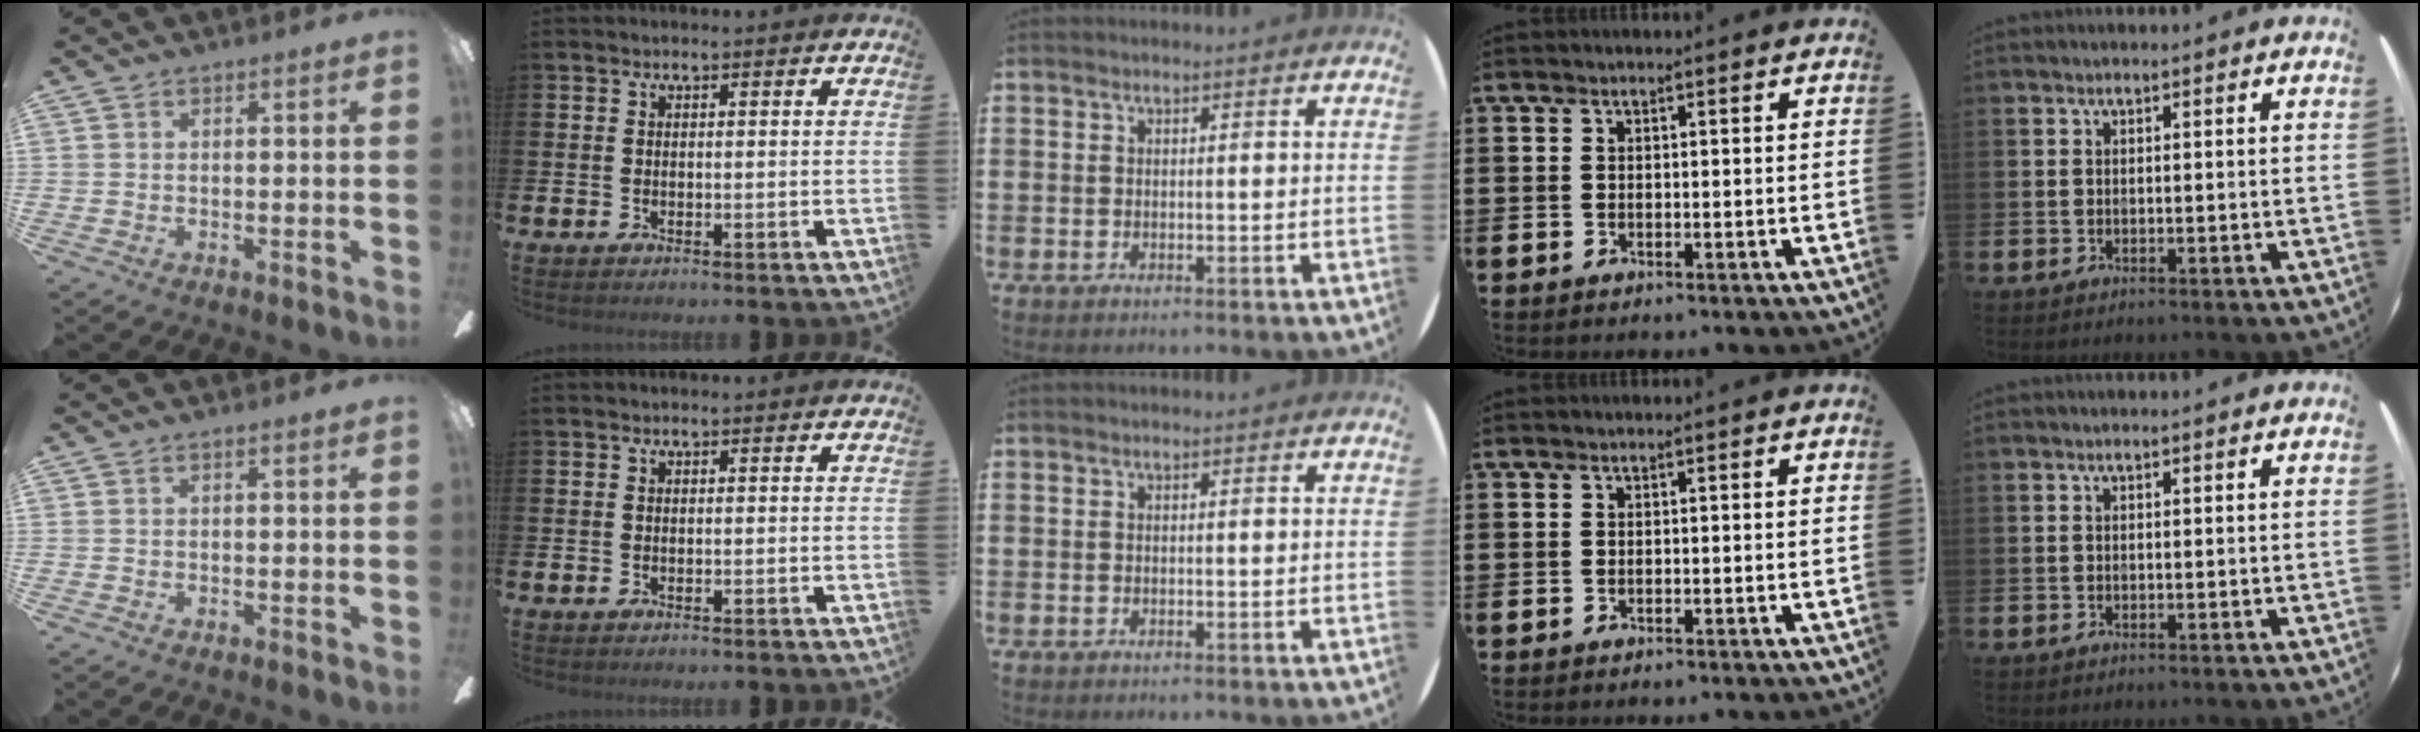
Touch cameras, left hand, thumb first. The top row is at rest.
{}